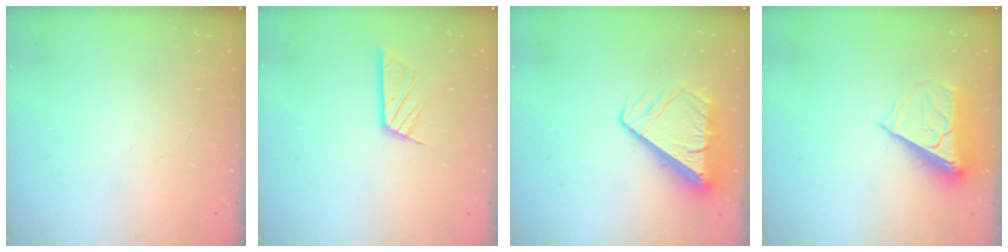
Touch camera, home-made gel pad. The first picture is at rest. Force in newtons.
{"total": 10.3, "press": 10.3, "slide": 0.9}
{"total": 10.8, "press": 10.7, "slide": 1.2}
{"total": 7.7, "press": 7.7, "slide": 0.5}